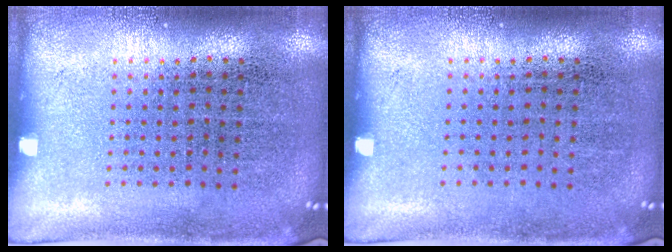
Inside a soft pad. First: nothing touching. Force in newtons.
{"total": 0.0}